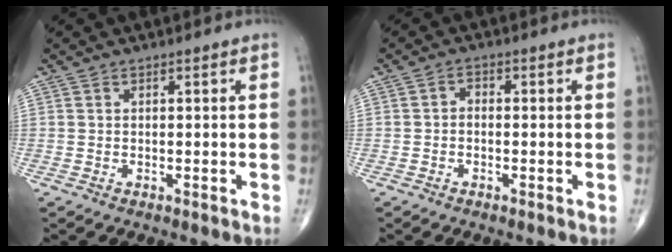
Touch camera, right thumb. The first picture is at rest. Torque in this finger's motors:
{"motor_torque": [-0.19, 0.12, 0.24, -0.02, -0.02]}